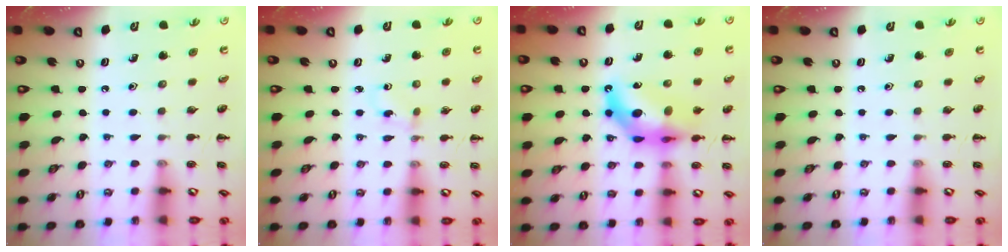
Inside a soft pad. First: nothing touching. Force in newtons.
{"total": 1.9, "press": 1.6, "slide": 1.0}
{"total": 13.5, "press": 12.9, "slide": 4.0}
{"total": 0.0}